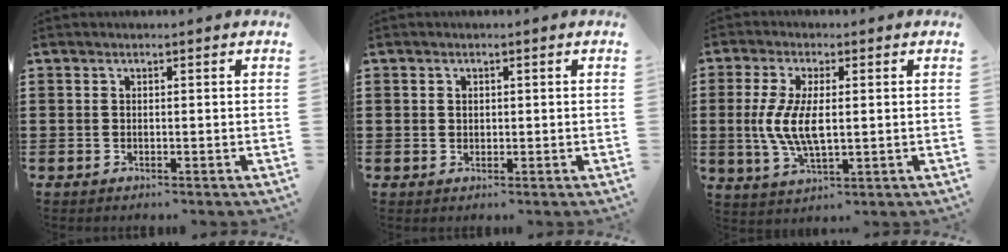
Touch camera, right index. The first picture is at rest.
{"total": 0.9, "force": [0.4, 0.8, 0.3], "torque": [-0.008, 0.002, 0.009]}
{"total": 7.4, "force": [0.0, 2.9, 6.8], "torque": [-0.154, -0.004, -0.006]}